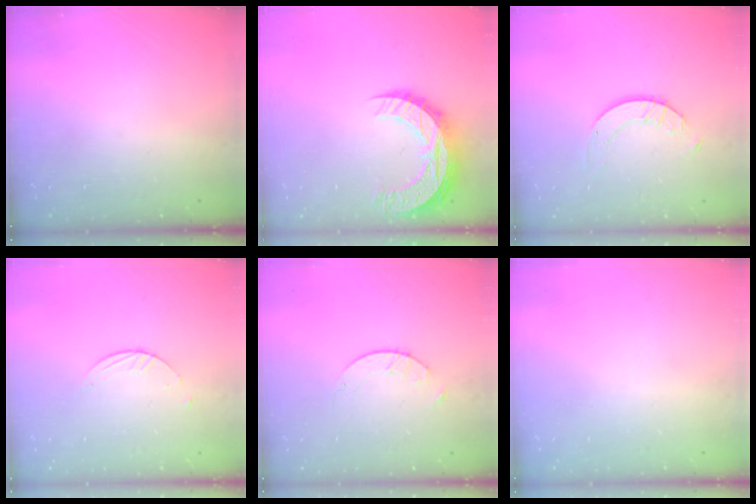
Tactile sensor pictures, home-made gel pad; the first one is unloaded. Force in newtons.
{"total": 12.7, "press": 12.7, "slide": 0.9}
{"total": 2.7, "press": 2.7, "slide": 0.2}
{"total": 2.1, "press": 2.1, "slide": 0.2}
{"total": 1.6, "press": 1.6, "slide": 0.2}
{"total": 0.0}